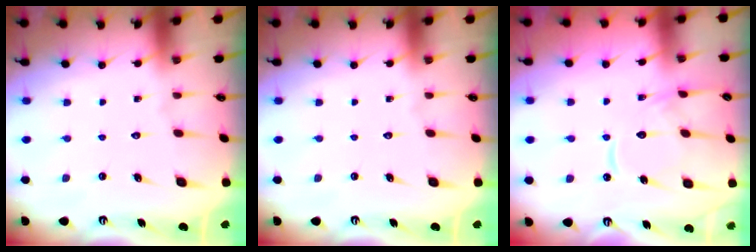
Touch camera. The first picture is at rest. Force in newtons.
{"total": 0.0}
{"total": 12.5, "press": 12.5, "slide": 1.4}